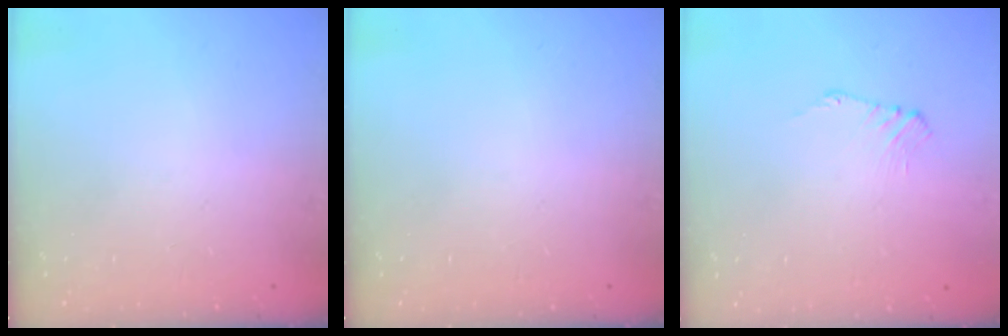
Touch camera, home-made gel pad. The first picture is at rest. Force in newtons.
{"total": 0.0}
{"total": 1.1, "press": 1.0, "slide": 0.4}